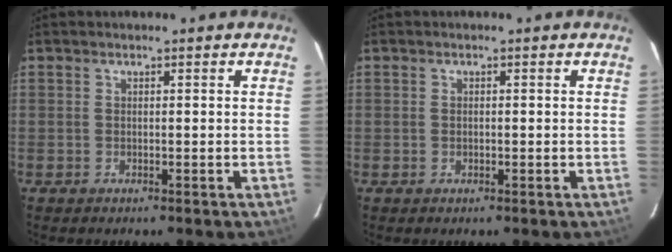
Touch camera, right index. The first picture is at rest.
{"total": 0.6, "force": [-0.1, 0.5, 0.4], "torque": [-0.007, 0.002, -0.001]}